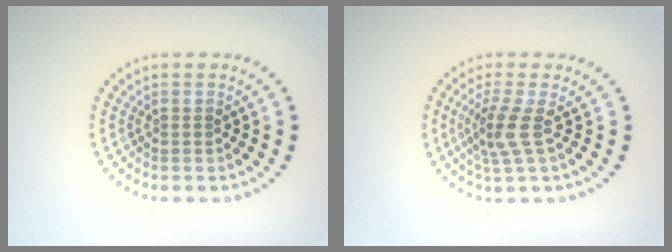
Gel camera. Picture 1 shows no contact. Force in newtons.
{"total": 2.7, "press": 2.0, "slide": 1.8}